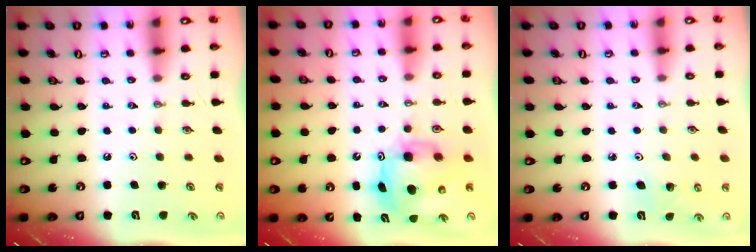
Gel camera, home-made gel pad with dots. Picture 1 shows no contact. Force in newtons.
{"total": 10.2, "press": 10.2, "slide": 0.5}
{"total": 4.7, "press": 4.7, "slide": 0.7}